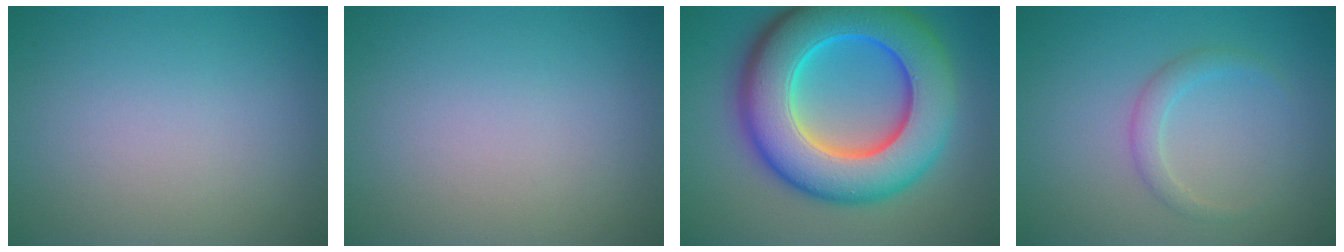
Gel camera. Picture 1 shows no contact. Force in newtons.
{"total": 0.0}
{"total": 13.6, "press": 13.6, "slide": 0.0}
{"total": 1.6, "press": 1.6, "slide": 0.1}